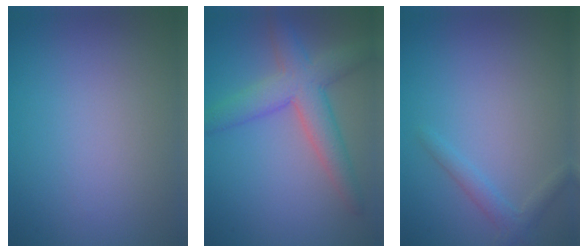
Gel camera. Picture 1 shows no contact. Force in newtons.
{"total": 5.5, "press": 5.5, "slide": 0.2}
{"total": 1.6, "press": 1.6, "slide": 0.1}